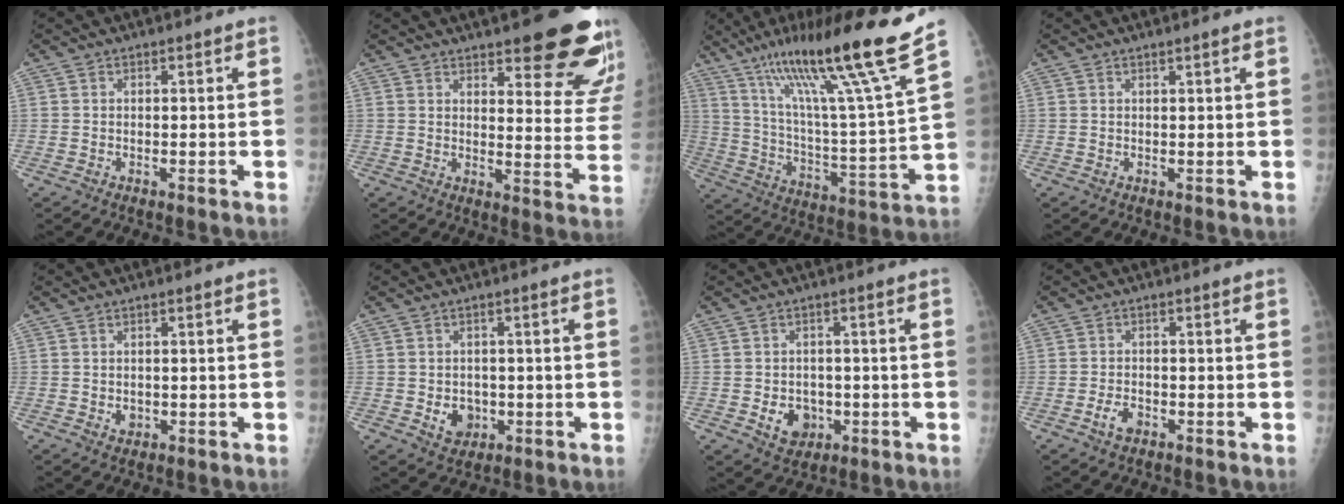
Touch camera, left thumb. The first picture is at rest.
{"total": 18.3, "force": [12.3, 5.1, 12.5], "torque": [-0.120, -0.076, 0.148]}
{"total": 24.2, "force": [16.8, 0.2, 17.4], "torque": [-0.264, -0.075, 0.285]}
{"total": 1.0, "force": [0.5, -0.1, 0.8], "torque": [-0.015, -0.002, 0.011]}
{"total": 1.8, "force": [-0.3, 1.5, 1.0], "torque": [-0.004, 0.001, 0.000]}
{"total": 4.9, "force": [-1.1, 4.0, 2.5], "torque": [-0.014, 0.005, -0.007]}
{"total": 5.9, "force": [-1.6, 4.8, 3.1], "torque": [-0.021, 0.008, -0.014]}
{"total": 3.0, "force": [-1.6, 1.7, 1.8], "torque": [-0.032, 0.011, -0.025]}